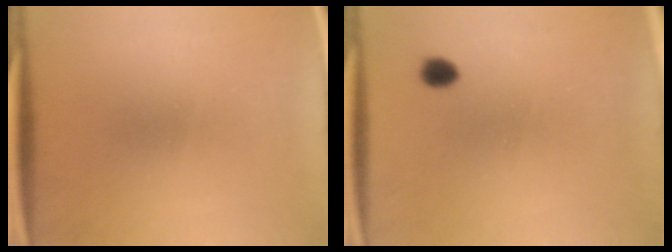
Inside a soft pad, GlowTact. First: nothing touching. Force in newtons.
{"total": 2.1}